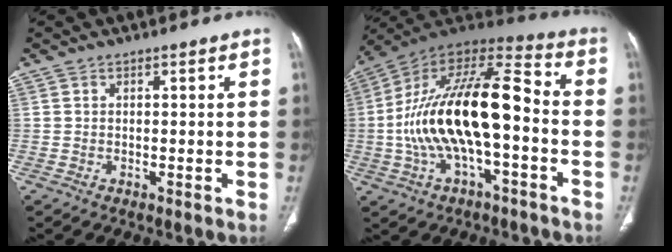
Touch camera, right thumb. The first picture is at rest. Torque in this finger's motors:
{"motor_torque": [1.87, 1.87, 2.09, -0.68, 0.39]}